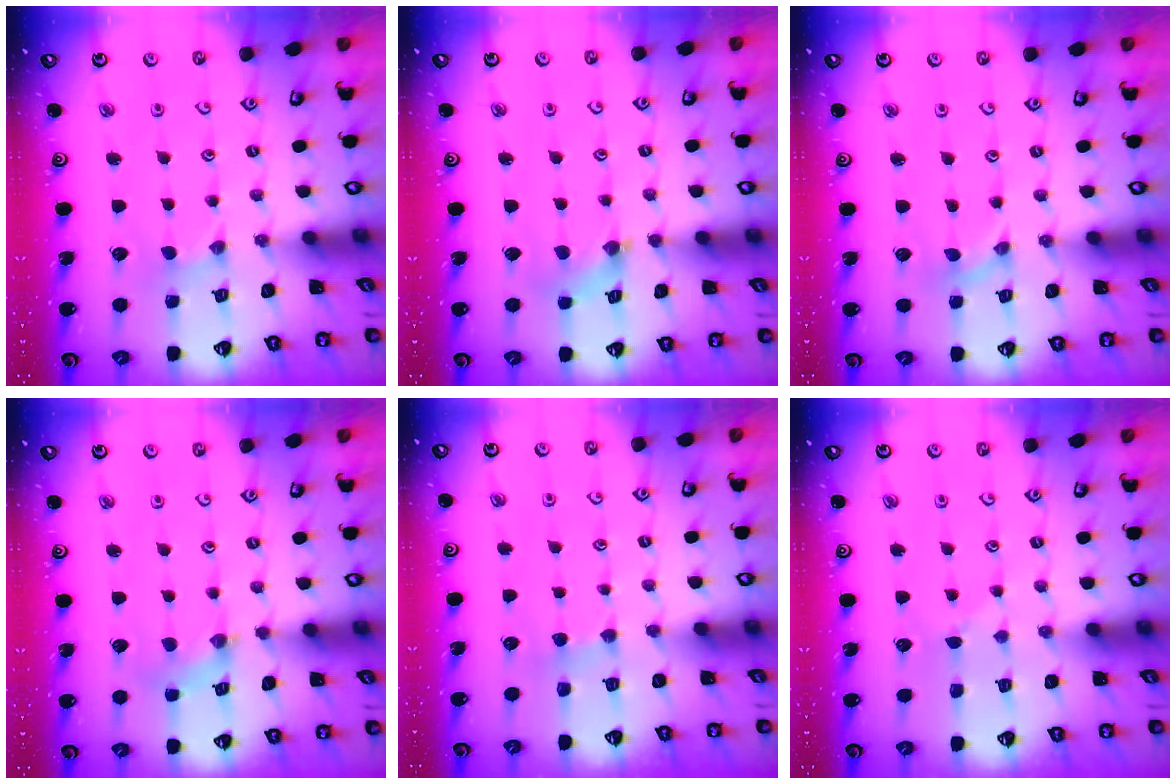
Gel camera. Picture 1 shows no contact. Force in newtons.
{"total": 2.4, "press": 2.4, "slide": 0.4}
{"total": 0.0}
{"total": 2.6, "press": 2.6, "slide": 0.3}
{"total": 3.3, "press": 3.2, "slide": 0.5}
{"total": 2.5, "press": 2.5, "slide": 0.4}